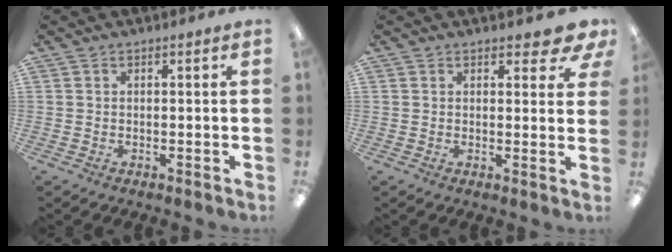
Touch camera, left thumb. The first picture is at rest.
{"total": 4.2, "force": [3.0, 2.0, 2.2], "torque": [-0.017, -0.014, 0.049]}